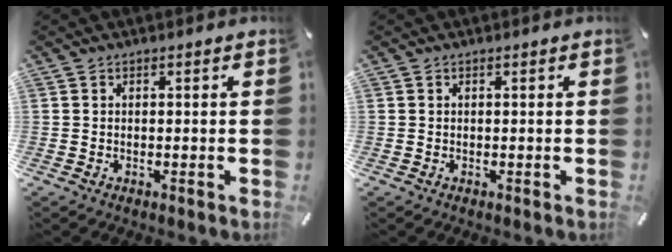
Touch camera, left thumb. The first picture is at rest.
{"total": 0.0}